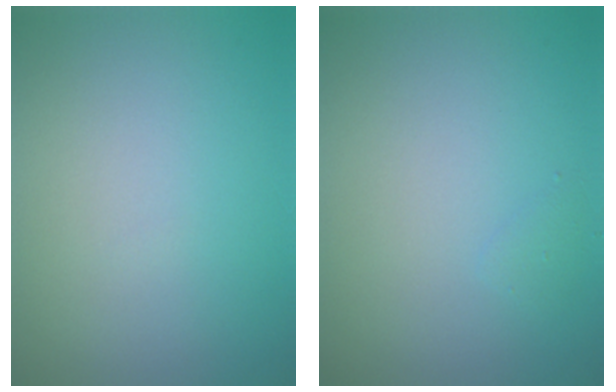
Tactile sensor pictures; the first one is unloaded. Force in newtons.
{"total": 0.5, "press": 0.5, "slide": 0.0}